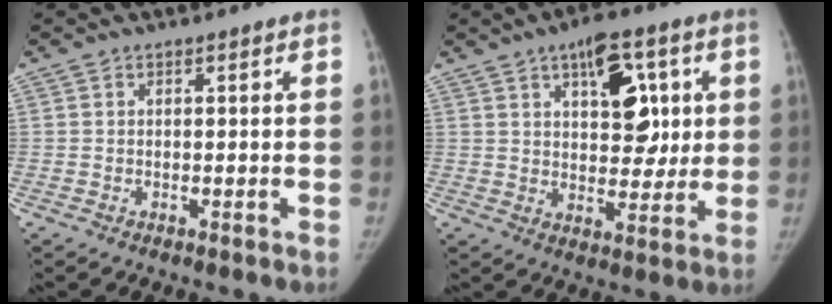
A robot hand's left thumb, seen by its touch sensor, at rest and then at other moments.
{"total": 12.8, "force": [4.4, 7.1, 9.6], "torque": [-0.094, -0.013, 0.066]}